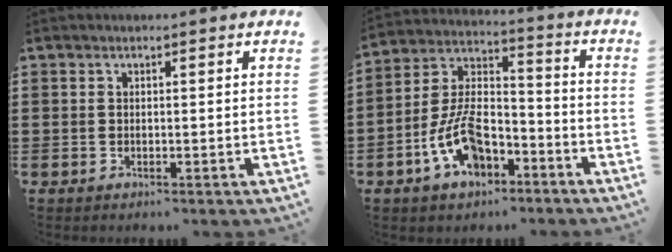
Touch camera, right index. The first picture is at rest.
{"total": 10.5, "force": [-5.8, 5.4, 6.9], "torque": [-0.160, 0.007, -0.110]}